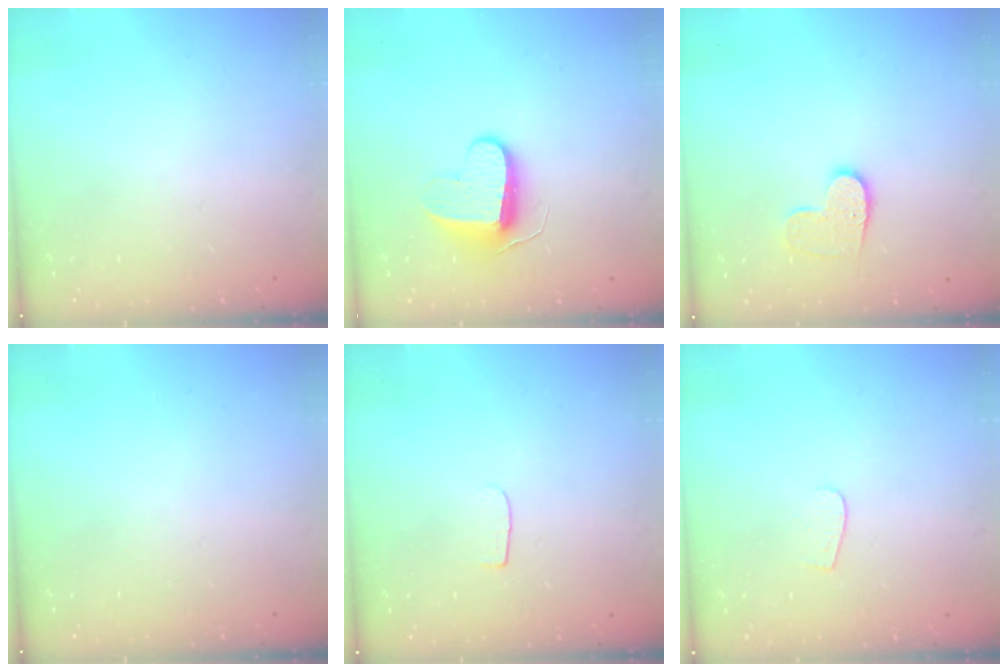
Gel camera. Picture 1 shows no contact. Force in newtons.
{"total": 9.0, "press": 9.0, "slide": 0.4}
{"total": 9.2, "press": 9.2, "slide": 0.3}
{"total": 0.0}
{"total": 3.3, "press": 3.3, "slide": 0.3}
{"total": 3.7, "press": 3.7, "slide": 0.3}